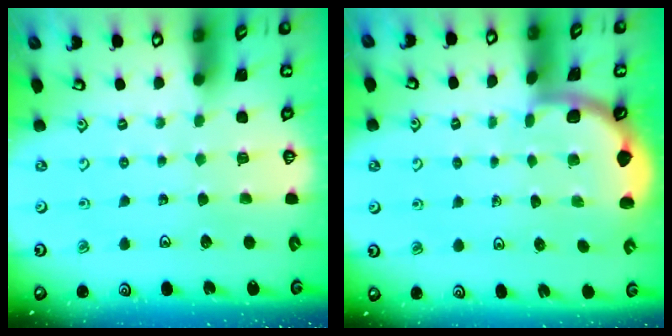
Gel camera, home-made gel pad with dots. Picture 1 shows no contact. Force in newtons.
{"total": 1.9, "press": 1.9, "slide": 0.0}